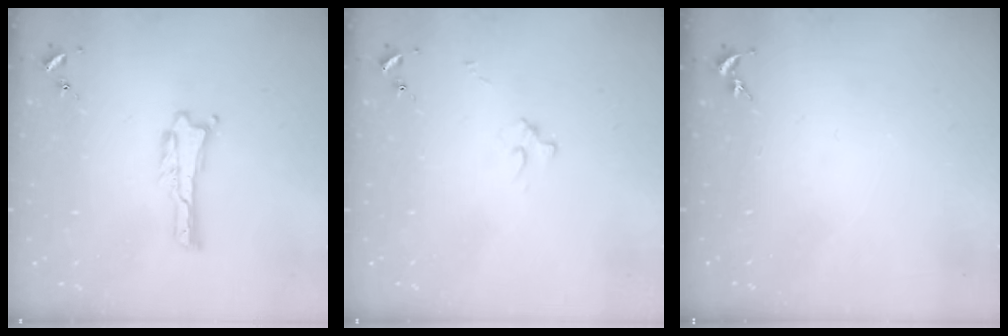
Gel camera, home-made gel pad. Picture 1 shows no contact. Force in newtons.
{"total": 2.5, "press": 2.5, "slide": 0.3}
{"total": 0.0}